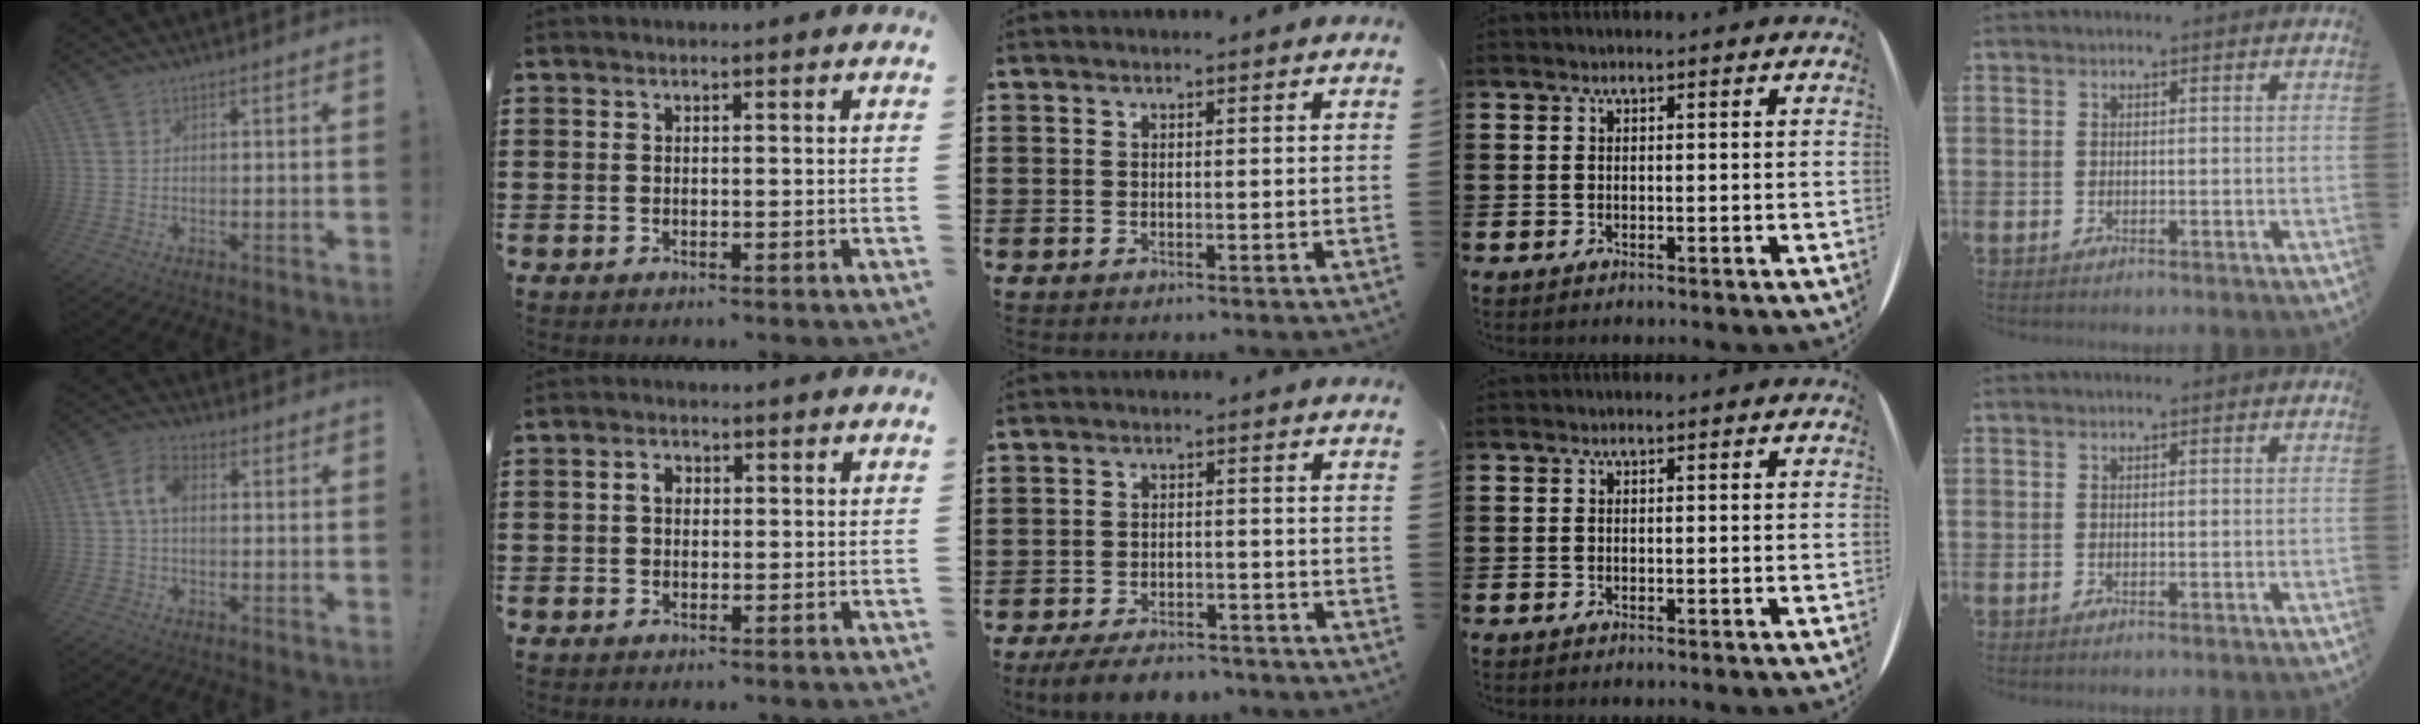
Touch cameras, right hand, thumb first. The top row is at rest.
{"thumb": {"total": 6.6, "force": [0.5, 3.9, 5.3], "torque": [-0.114, 0.014, 0.011]}, "index": {"total": 2.0, "force": [0.3, 1.5, 1.4], "torque": [-0.030, 0.009, 0.004]}, "middle": {"total": 4.5, "force": [-4.1, 0.9, 1.7], "torque": [-0.034, 0.000, -0.079]}}